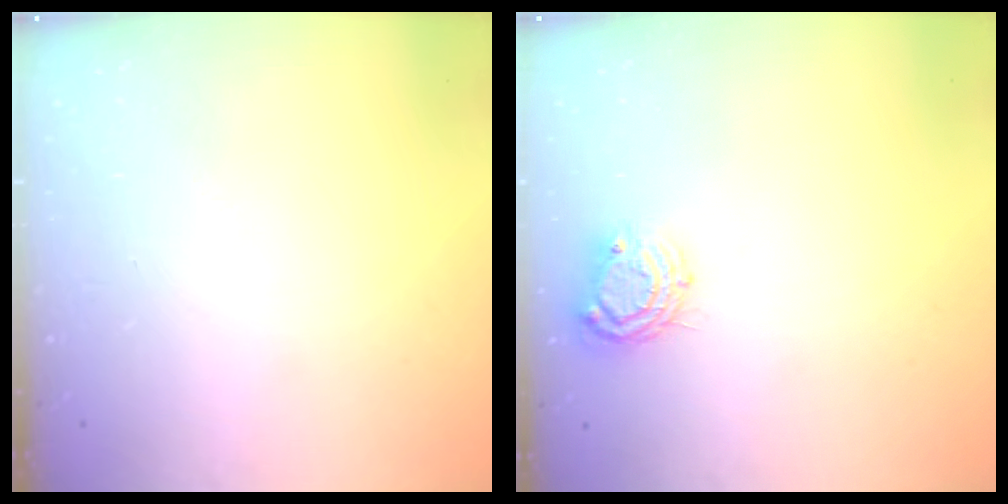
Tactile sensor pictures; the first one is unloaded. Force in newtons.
{"total": 7.6, "press": 7.6, "slide": 0.6}